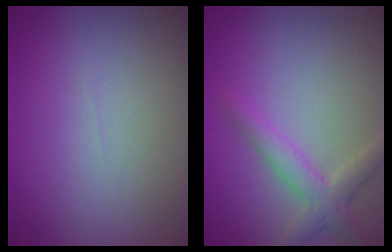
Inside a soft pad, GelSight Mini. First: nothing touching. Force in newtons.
{"total": 3.0, "press": 3.0, "slide": 0.1}